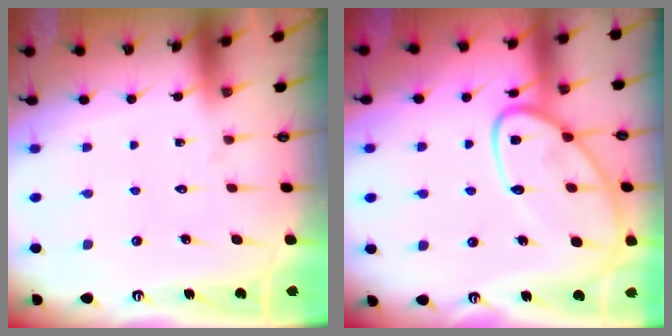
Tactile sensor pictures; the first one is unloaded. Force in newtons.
{"total": 15.7, "press": 15.6, "slide": 1.4}